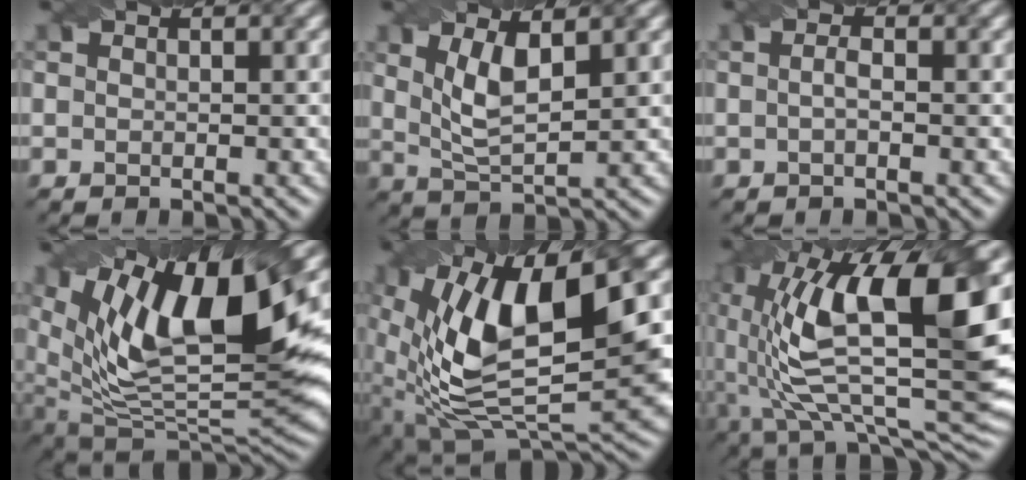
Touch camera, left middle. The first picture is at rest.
{"total": 4.3, "force": [1.5, 1.5, 3.8], "torque": [-0.084, -0.005, 0.033]}
{"total": 1.1, "force": [-0.3, 0.3, 1.0], "torque": [-0.022, 0.000, -0.004]}
{"total": 13.8, "force": [5.8, 5.1, 11.5], "torque": [-0.208, 0.006, 0.101]}
{"total": 15.0, "force": [2.3, 7.0, 13.0], "torque": [-0.246, -0.005, 0.041]}
{"total": 16.5, "force": [3.3, 7.4, 14.4], "torque": [-0.277, 0.005, 0.053]}